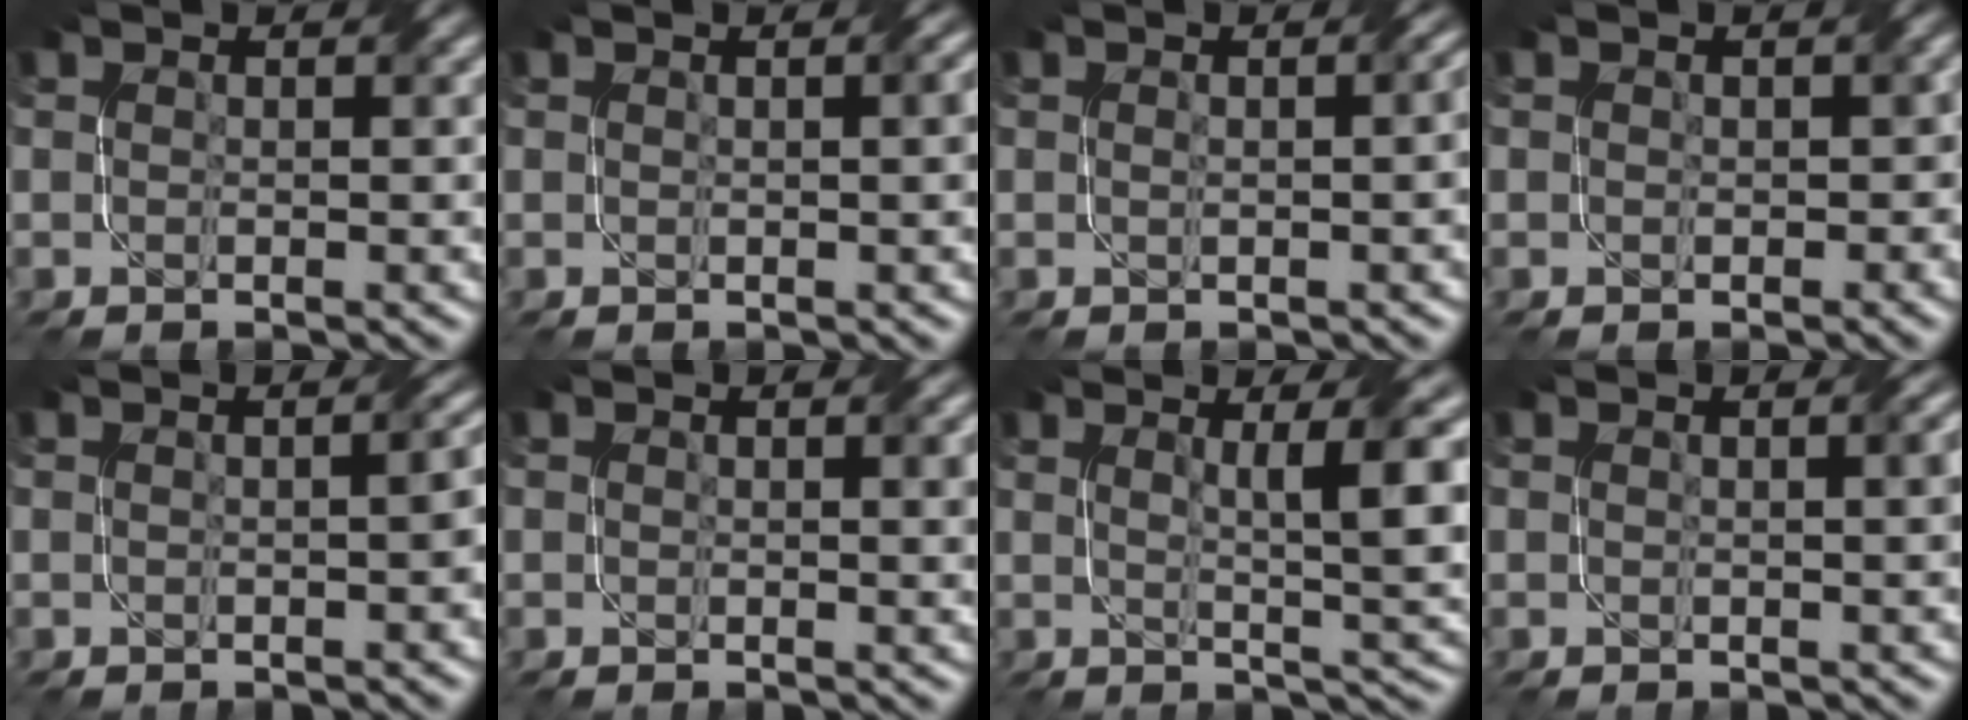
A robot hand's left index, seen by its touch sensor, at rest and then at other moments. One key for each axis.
{"total": 2.3, "fx": 0.4, "fy": 0.7, "fz": 2.1, "tx": -0.017, "ty": 0.007, "tz": 0.005}
{"total": 2.8, "fx": 0.2, "fy": 1.3, "fz": 2.5, "tx": -0.019, "ty": 0.014, "tz": 0.003}
{"total": 1.5, "fx": 0.1, "fy": 1.2, "fz": 0.8, "tx": -0.009, "ty": -0.003, "tz": 0.002}
{"total": 2.2, "fx": -0.2, "fy": 0.7, "fz": 2.1, "tx": -0.019, "ty": 0.008, "tz": -0.001}
{"total": 2.4, "fx": 0.8, "fy": 0.6, "fz": 2.1, "tx": -0.021, "ty": 0.004, "tz": 0.011}
{"total": 6.5, "fx": 1.9, "fy": 1.2, "fz": 6.1, "tx": -0.077, "ty": -0.002, "tz": 0.032}
{"total": 2.7, "fx": 0.6, "fy": 0.9, "fz": 2.5, "tx": -0.018, "ty": 0.007, "tz": 0.006}